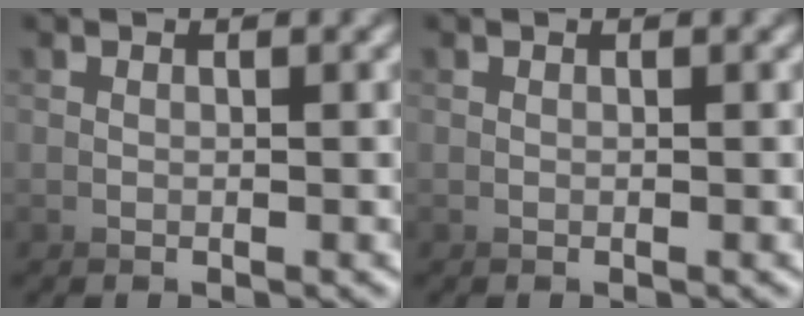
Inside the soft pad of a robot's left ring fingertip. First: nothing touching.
{"total": 0.0}